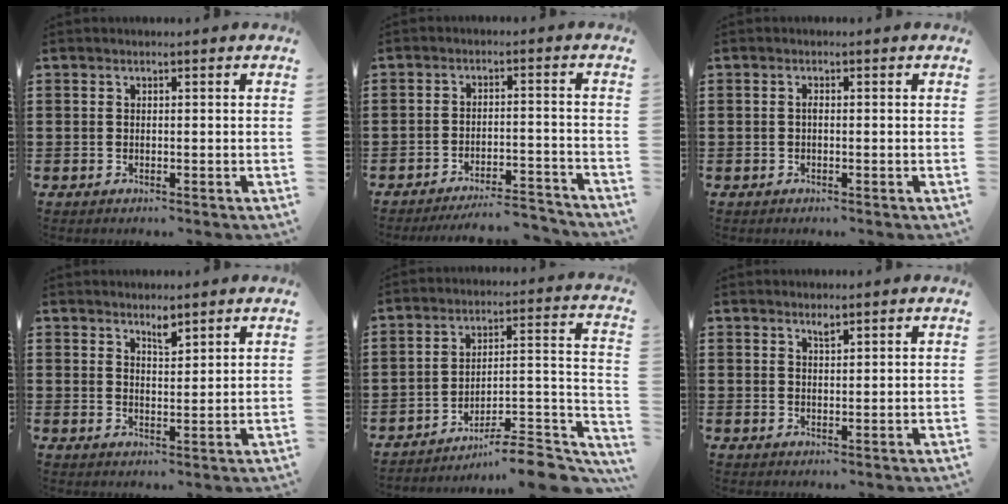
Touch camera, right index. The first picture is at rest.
{"total": 4.8, "force": [-4.6, 0.1, 1.3], "torque": [-0.026, -0.005, -0.091]}
{"total": 1.2, "force": [-0.3, 0.2, 1.2], "torque": [-0.024, 0.000, -0.005]}
{"total": 2.4, "force": [2.1, 0.5, 1.0], "torque": [-0.015, -0.002, 0.038]}
{"total": 8.6, "force": [-7.6, 1.1, 3.8], "torque": [-0.047, 0.005, -0.150]}
{"total": 1.2, "force": [1.0, 0.2, 0.6], "torque": [-0.014, 0.000, 0.017]}